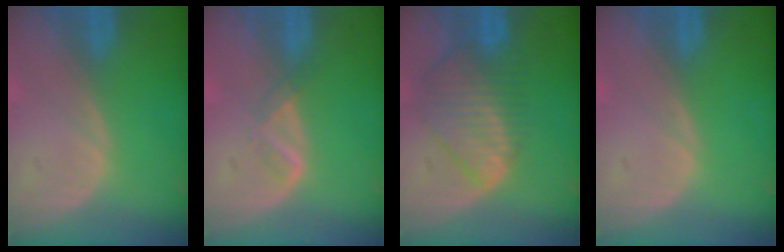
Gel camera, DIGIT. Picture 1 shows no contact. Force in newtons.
{"total": 2.1, "press": 2.0, "slide": 0.6}
{"total": 8.9, "press": 7.7, "slide": 4.4}
{"total": 0.0}